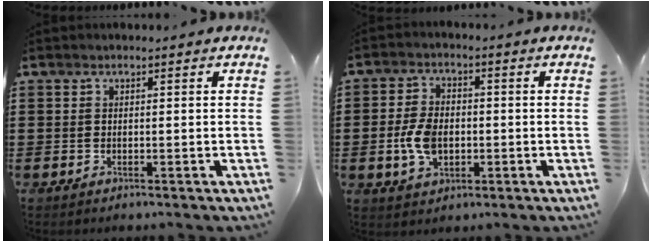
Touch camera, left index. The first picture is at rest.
{"total": 6.5, "force": [-1.0, 4.1, 5.0], "torque": [-0.124, -0.002, -0.024]}